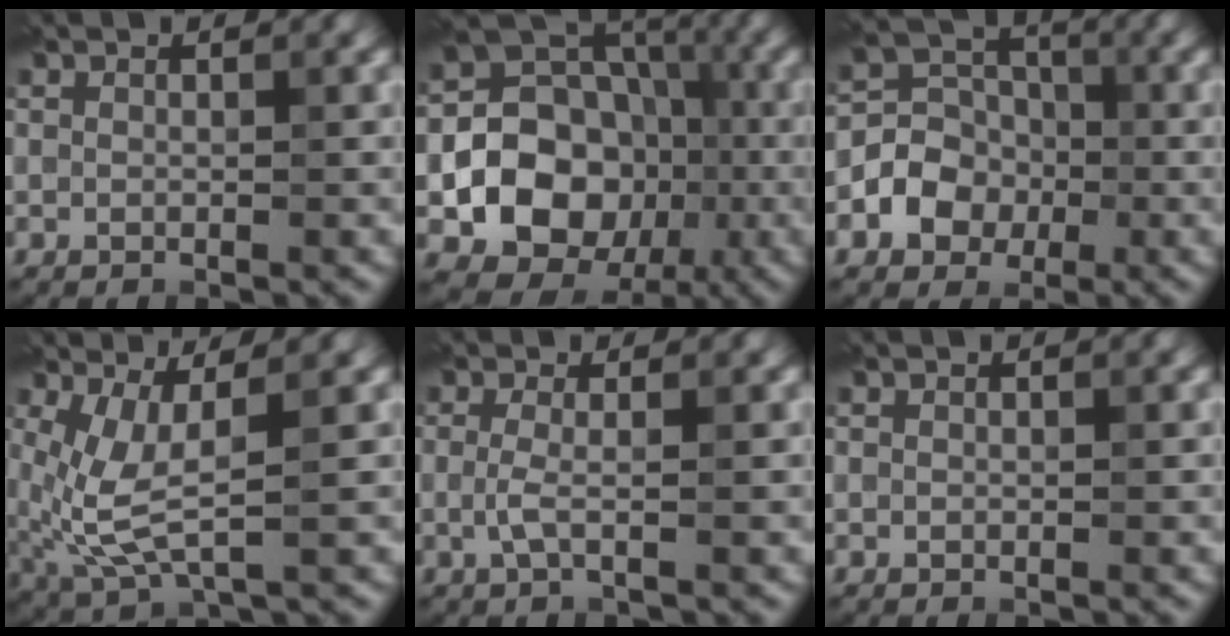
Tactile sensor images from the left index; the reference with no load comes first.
{"total": 11.0, "force": [-2.4, 8.9, 6.0], "torque": [-0.087, -0.006, -0.059]}
{"total": 4.6, "force": [-1.5, 3.9, 1.8], "torque": [-0.013, 0.005, -0.038]}
{"total": 5.0, "force": [0.6, 1.6, 4.7], "torque": [-0.122, -0.016, 0.022]}
{"total": 1.6, "force": [-0.2, 0.3, 1.5], "torque": [-0.037, -0.004, -0.006]}
{"total": 0.0}